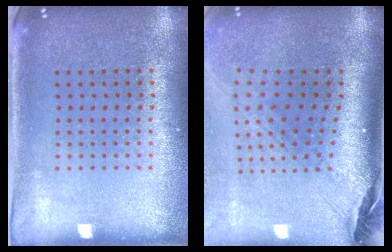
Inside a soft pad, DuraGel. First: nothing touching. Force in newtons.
{"total": 2.9, "press": 2.1, "slide": 2.0}